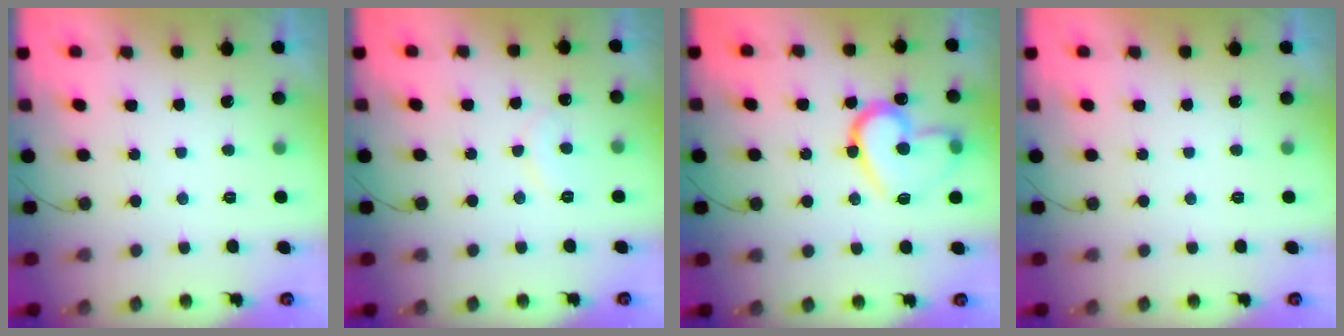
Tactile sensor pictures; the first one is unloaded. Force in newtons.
{"total": 7.1, "press": 7.1, "slide": 0.5}
{"total": 16.9, "press": 16.8, "slide": 1.7}
{"total": 0.0}